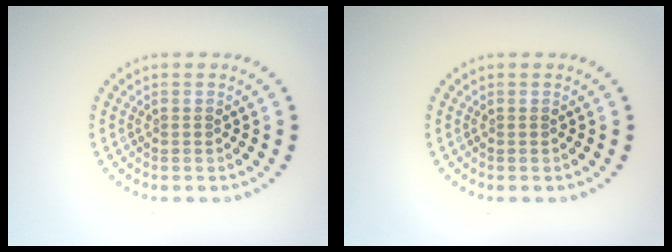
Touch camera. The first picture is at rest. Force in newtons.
{"total": 0.0}